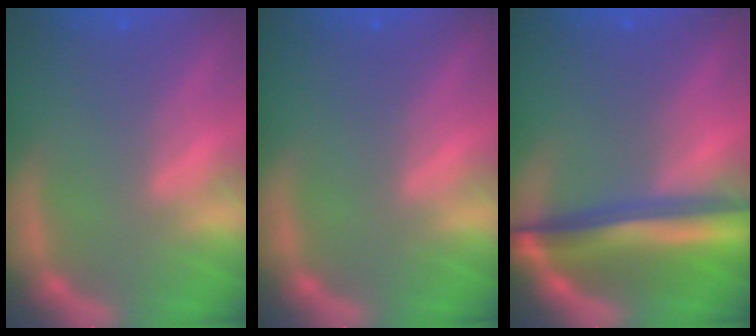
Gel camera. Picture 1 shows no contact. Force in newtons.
{"total": 0.0}
{"total": 8.6}